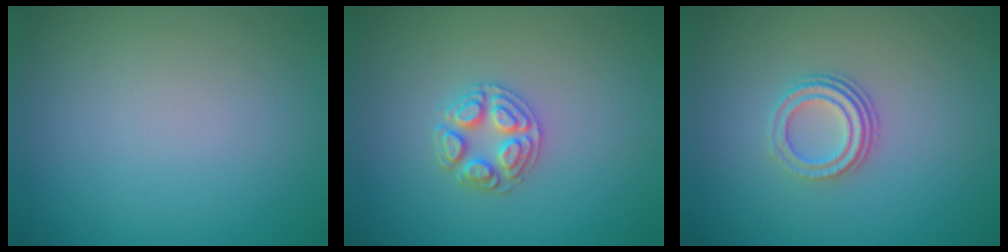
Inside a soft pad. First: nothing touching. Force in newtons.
{"total": 2.6, "press": 2.6, "slide": 0.2}
{"total": 3.0, "press": 2.1, "slide": 2.1}